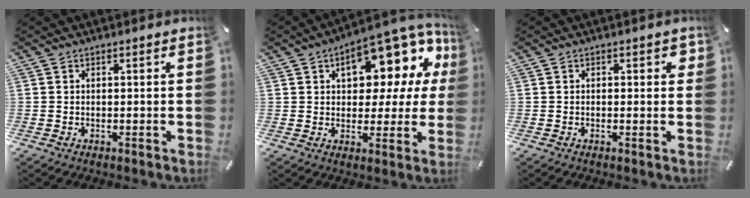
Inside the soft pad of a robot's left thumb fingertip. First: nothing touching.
{"total": 14.5, "force": [7.4, 8.1, 9.4], "torque": [-0.117, -0.060, 0.124]}
{"total": 1.3, "force": [0.0, 0.6, 1.1], "torque": [-0.015, 0.001, -0.002]}